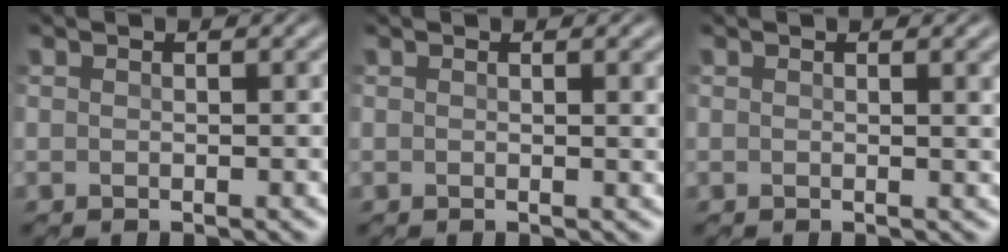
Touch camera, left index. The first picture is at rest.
{"total": 1.2, "force": [0.5, 0.4, 0.9], "torque": [-0.019, 0.000, 0.009]}
{"total": 1.5, "force": [0.6, 0.6, 1.2], "torque": [-0.024, 0.001, 0.011]}